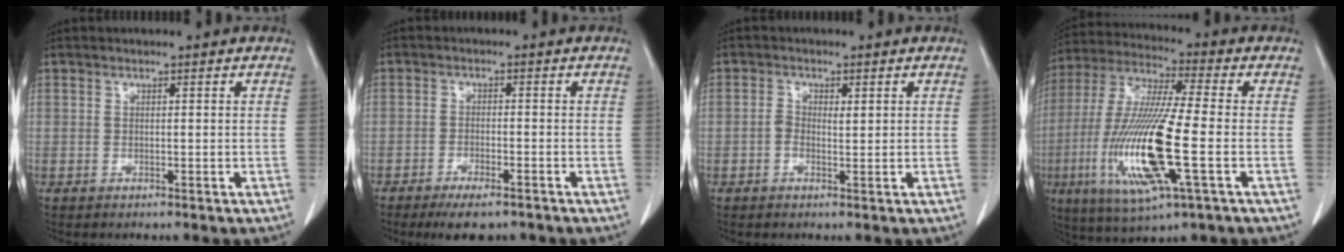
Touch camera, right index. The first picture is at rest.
{"total": 5.2, "force": [-3.8, 1.6, 3.2], "torque": [-0.050, -0.005, -0.059]}
{"total": 2.1, "force": [0.2, 1.2, 1.8], "torque": [-0.034, 0.006, 0.003]}
{"total": 18.3, "force": [-4.2, 1.8, 17.7], "torque": [-0.375, -0.019, -0.076]}